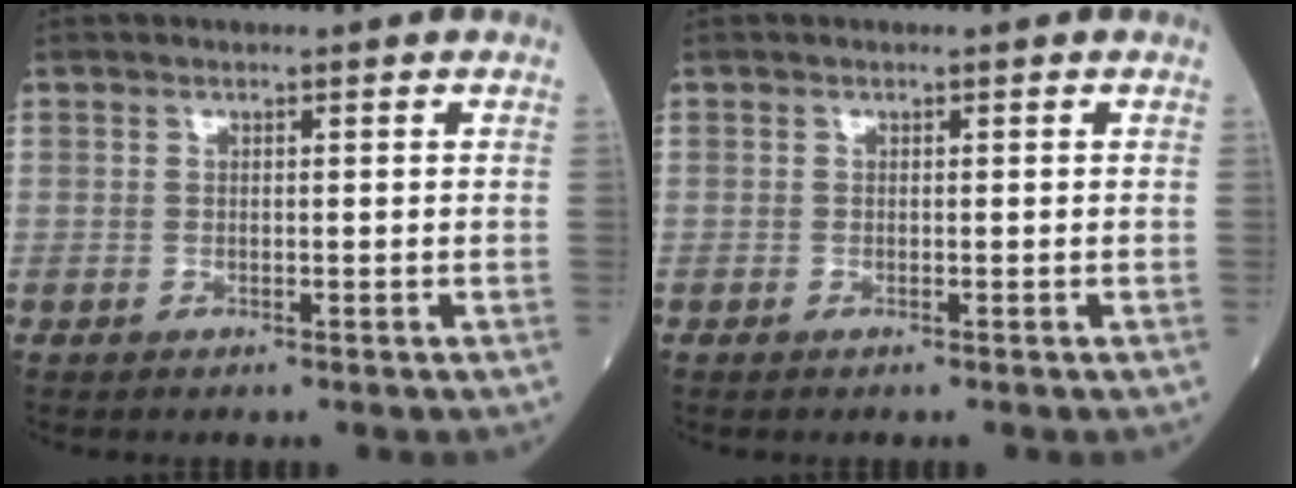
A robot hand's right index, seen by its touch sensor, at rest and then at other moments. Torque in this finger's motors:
{"motor_torque": [-0.05, 0.03, -0.03, 0.00]}